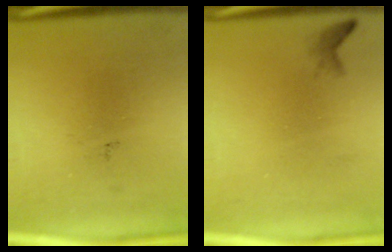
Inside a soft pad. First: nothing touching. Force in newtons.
{"total": 0.7}